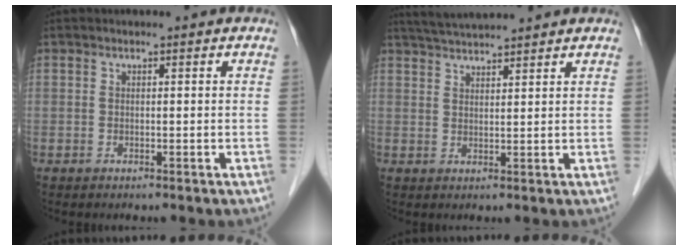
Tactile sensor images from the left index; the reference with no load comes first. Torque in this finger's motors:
{"motor_torque": [0.01, -0.09, 0.09, 0.01]}